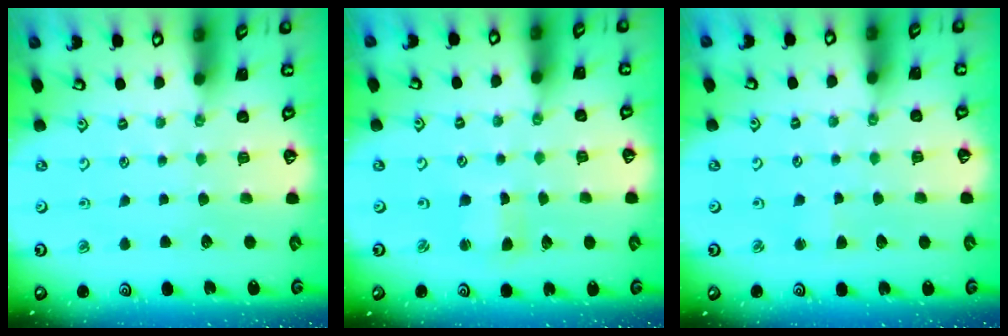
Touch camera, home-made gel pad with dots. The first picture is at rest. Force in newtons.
{"total": 1.4, "press": 1.3, "slide": 0.3}
{"total": 1.6, "press": 1.5, "slide": 0.3}